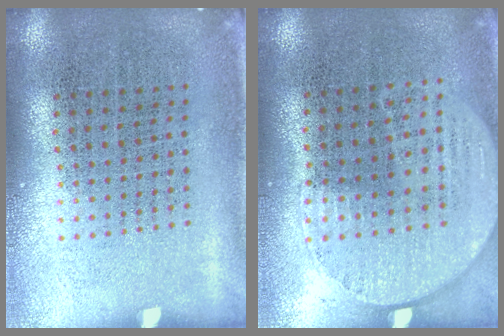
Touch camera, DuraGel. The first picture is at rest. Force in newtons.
{"total": 0.7, "press": 0.4, "slide": 0.5}